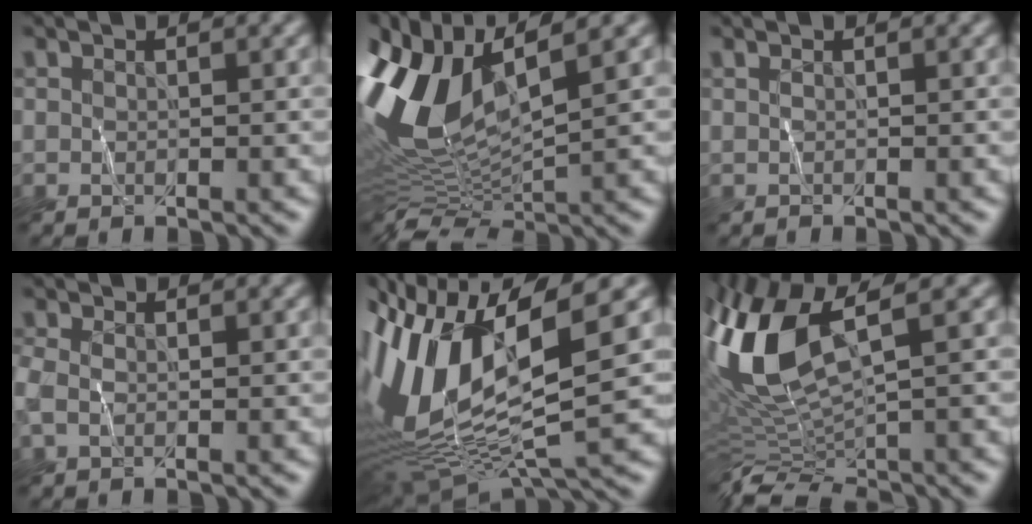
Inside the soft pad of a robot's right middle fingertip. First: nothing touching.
{"total": 12.0, "force": [2.6, 5.0, 10.6], "torque": [-0.245, 0.005, 0.052]}
{"total": 0.0}
{"total": 1.2, "force": [-0.1, 0.8, 0.8], "torque": [-0.023, 0.006, -0.007]}
{"total": 13.9, "force": [1.5, 5.8, 12.5], "torque": [-0.265, 0.000, 0.034]}
{"total": 8.4, "force": [1.3, 2.9, 7.8], "torque": [-0.159, 0.002, 0.023]}